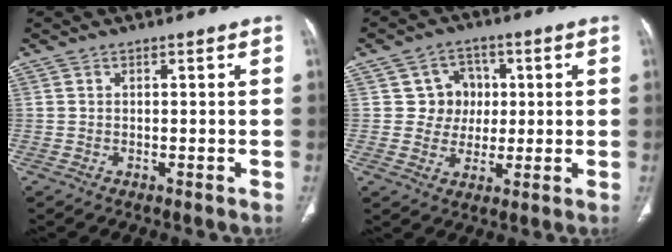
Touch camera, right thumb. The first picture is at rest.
{"total": 7.0, "force": [1.2, 6.7, 1.8], "torque": [0.016, 0.008, 0.015]}